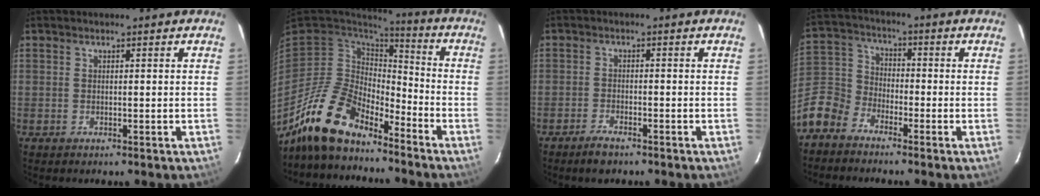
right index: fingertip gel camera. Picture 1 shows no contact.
{"total": 15.4, "force": [-12.7, 5.4, 6.8], "torque": [-0.138, -0.010, -0.238]}
{"total": 3.3, "force": [-2.6, 1.0, 1.6], "torque": [-0.048, -0.003, -0.053]}
{"total": 10.3, "force": [-7.0, 6.6, 3.5], "torque": [-0.094, 0.024, -0.154]}